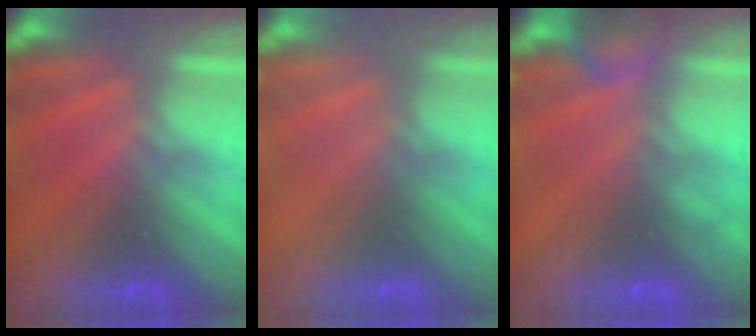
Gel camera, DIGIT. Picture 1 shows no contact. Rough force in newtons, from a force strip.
{"total": 2.9}
{"total": 2.5}